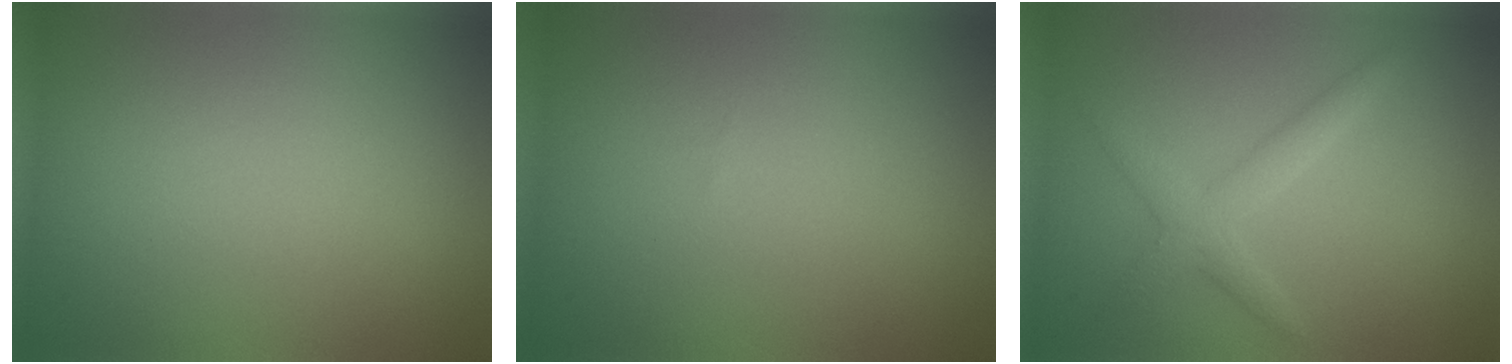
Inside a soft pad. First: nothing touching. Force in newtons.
{"total": 0.0}
{"total": 2.4, "press": 2.4, "slide": 0.2}